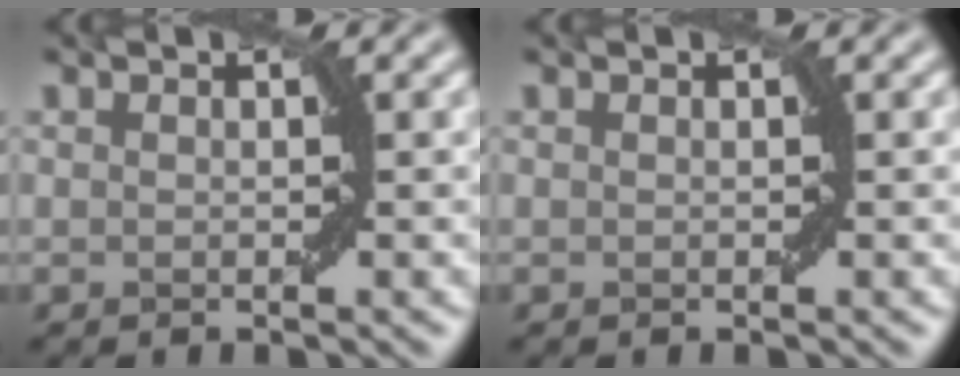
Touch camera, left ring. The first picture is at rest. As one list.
[{"total": 0.0}]